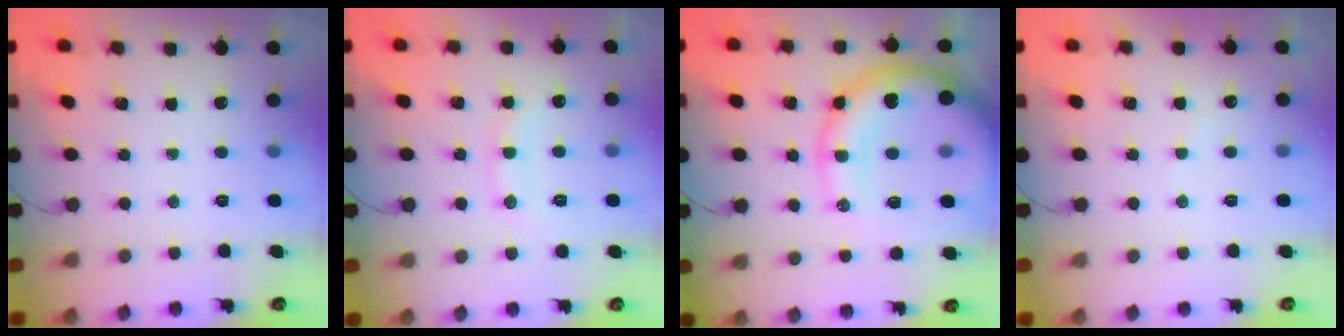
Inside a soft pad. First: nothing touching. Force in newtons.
{"total": 10.2, "press": 10.2, "slide": 0.6}
{"total": 20.3, "press": 20.1, "slide": 3.0}
{"total": 4.6, "press": 4.5, "slide": 0.6}